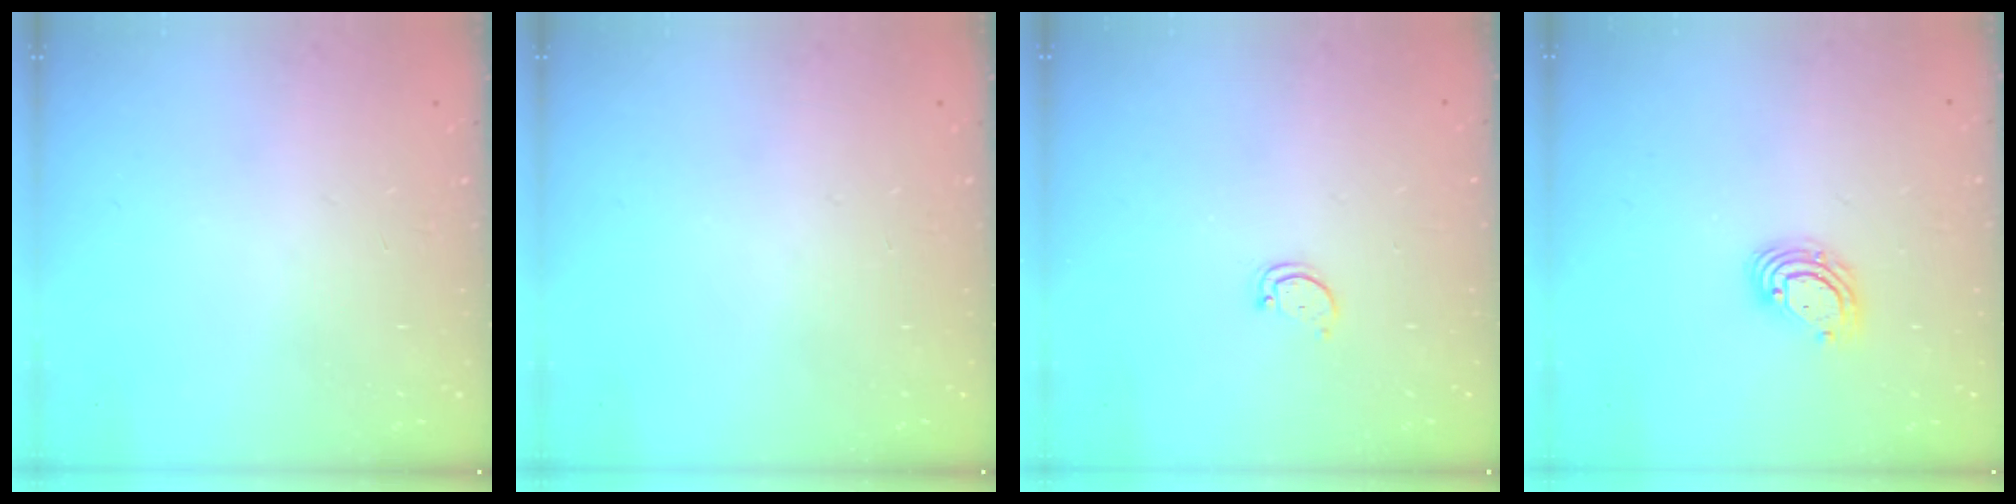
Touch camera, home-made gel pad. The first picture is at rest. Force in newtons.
{"total": 0.0}
{"total": 2.6, "press": 2.5, "slide": 0.4}
{"total": 6.4, "press": 6.3, "slide": 1.2}